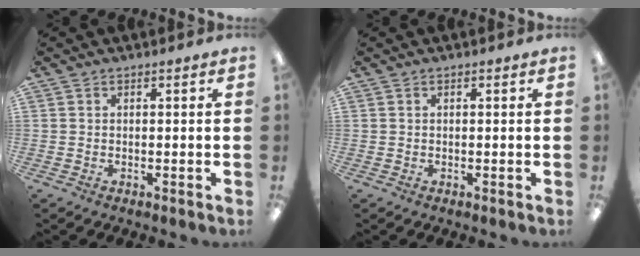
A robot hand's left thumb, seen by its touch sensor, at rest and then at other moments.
{"total": 0.0}